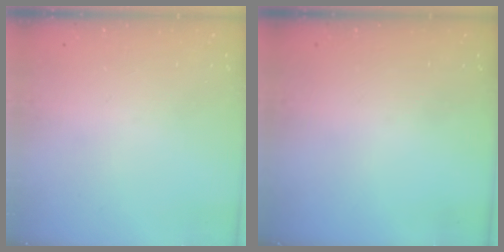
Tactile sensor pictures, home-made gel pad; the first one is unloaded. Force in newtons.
{"total": 0.0}